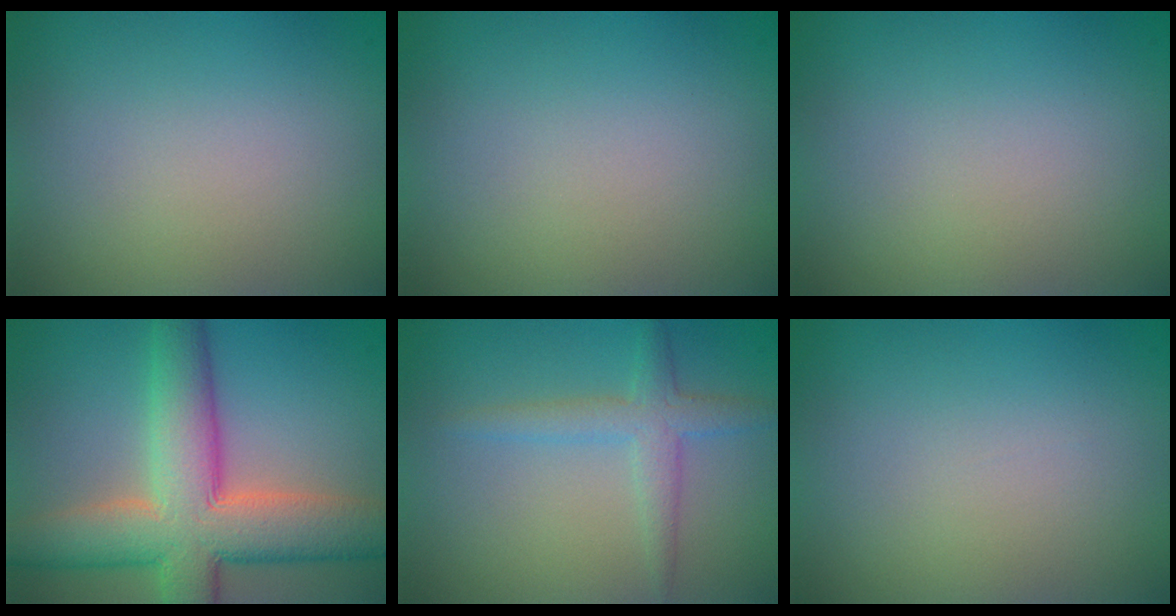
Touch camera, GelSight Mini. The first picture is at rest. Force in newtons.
{"total": 0.0}
{"total": 0.0}
{"total": 10.1, "press": 10.1, "slide": 0.6}
{"total": 2.6, "press": 2.6, "slide": 0.1}
{"total": 0.0}